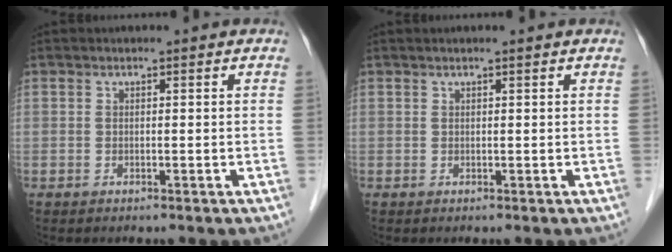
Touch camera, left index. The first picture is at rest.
{"total": 1.0, "force": [0.9, -0.1, 0.6], "torque": [-0.011, 0.012, 0.017]}